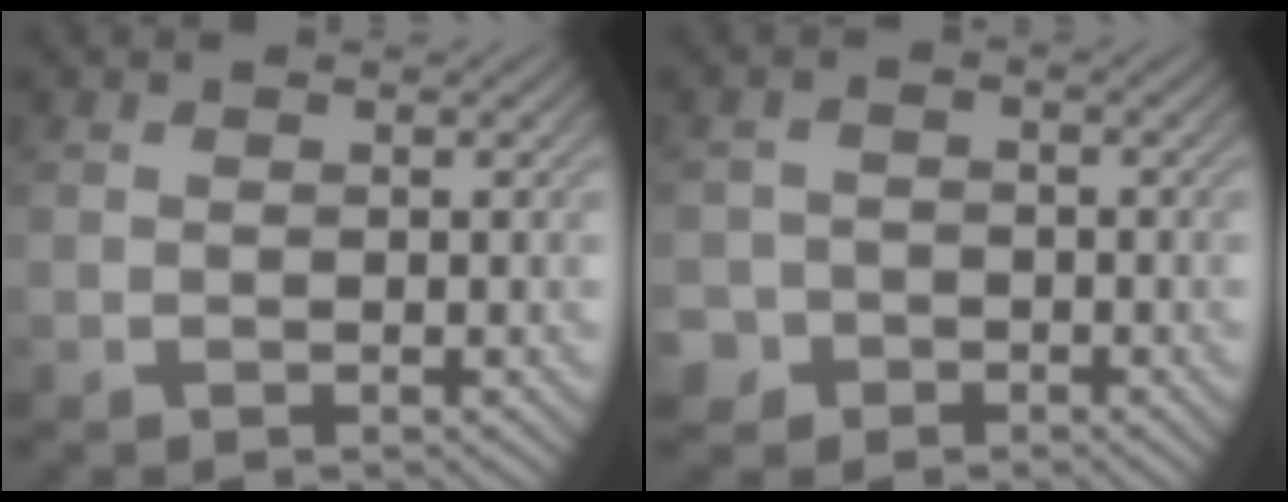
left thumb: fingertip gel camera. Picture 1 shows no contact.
{"total": 3.3, "force": [-1.8, 2.7, 0.3], "torque": [-0.002, -0.001, -0.041]}